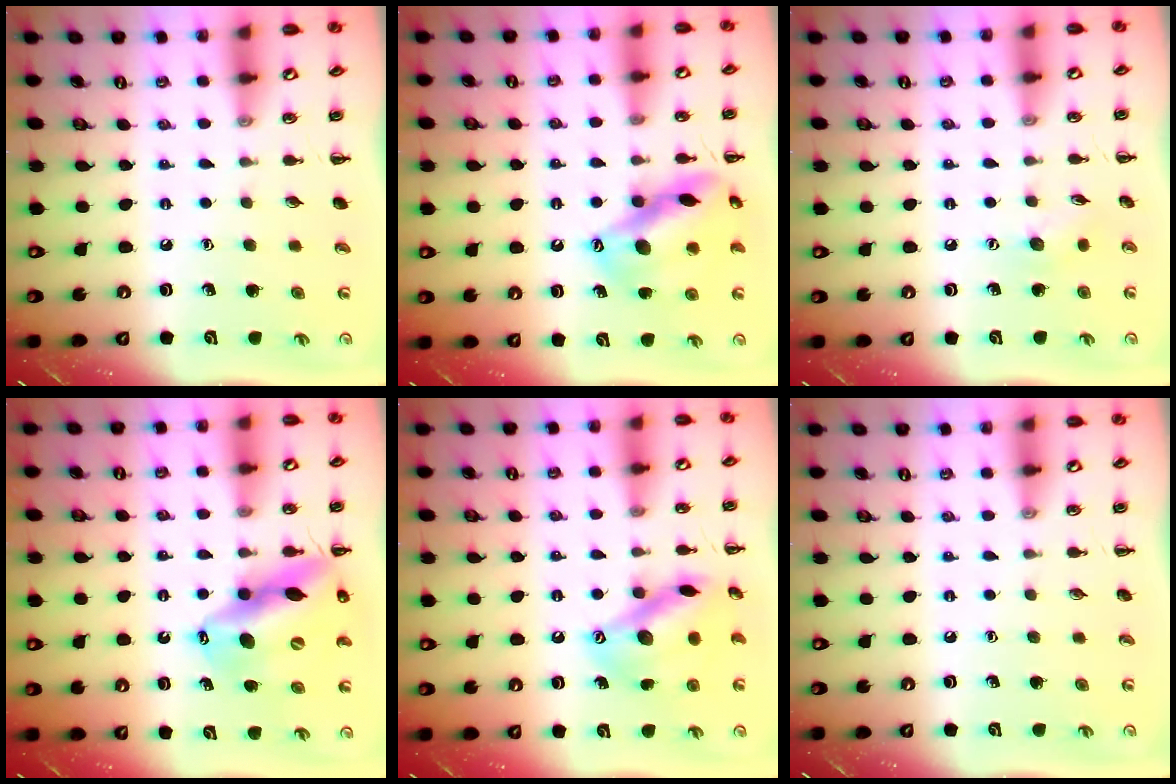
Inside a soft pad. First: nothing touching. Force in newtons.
{"total": 16.5, "press": 16.3, "slide": 2.3}
{"total": 5.5, "press": 5.4, "slide": 1.3}
{"total": 16.0, "press": 15.3, "slide": 4.7}
{"total": 14.3, "press": 14.3, "slide": 1.0}
{"total": 0.0}